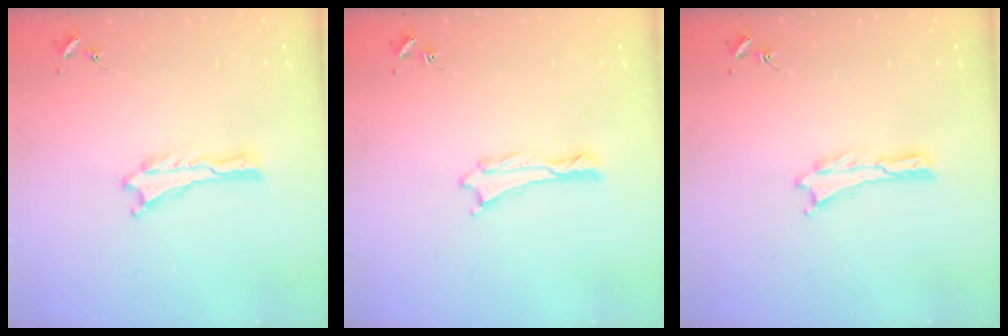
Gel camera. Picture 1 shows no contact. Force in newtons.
{"total": 0.0}
{"total": 0.0}